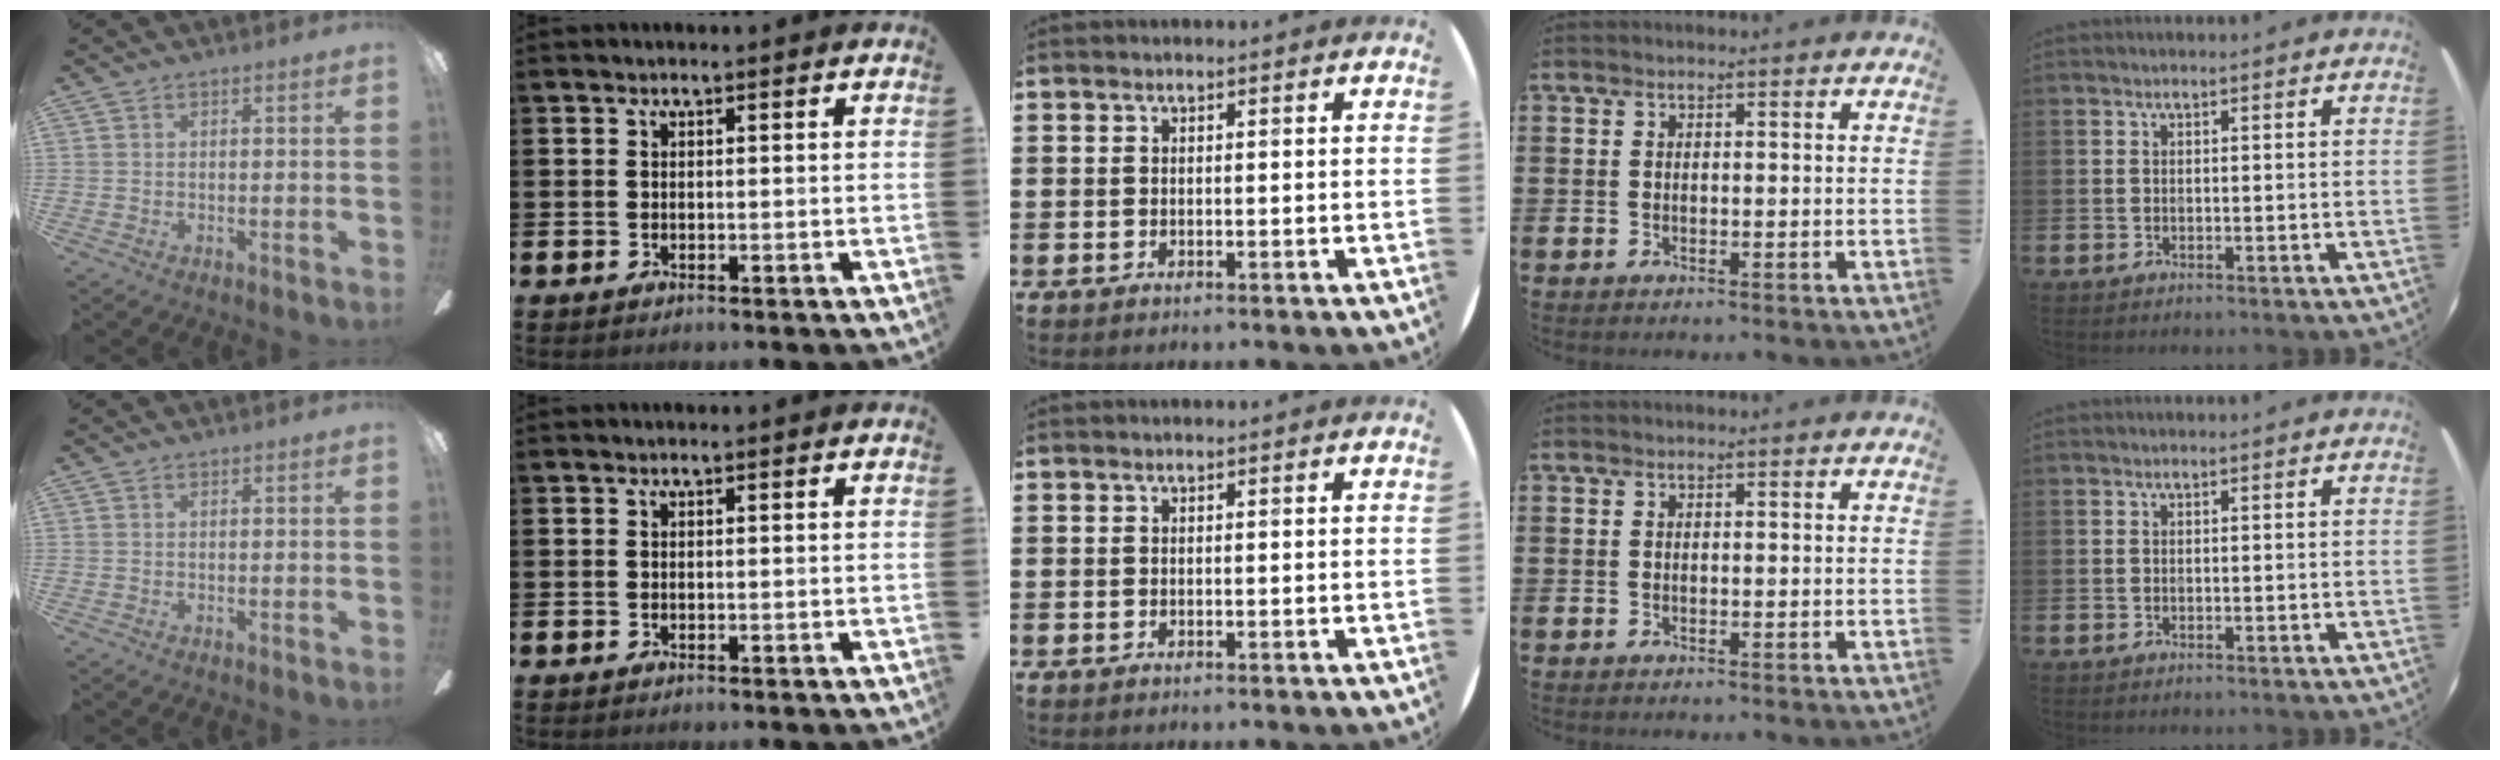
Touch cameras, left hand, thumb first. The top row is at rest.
{}